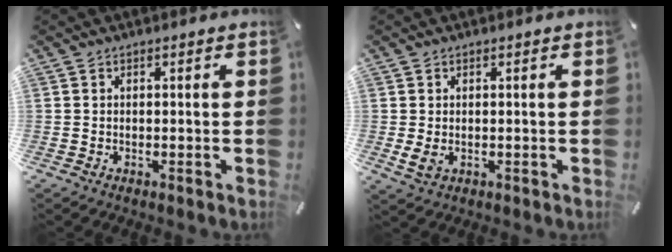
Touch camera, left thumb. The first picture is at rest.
{"total": 2.2, "force": [-0.1, 1.5, 1.7], "torque": [-0.035, -0.005, -0.005]}